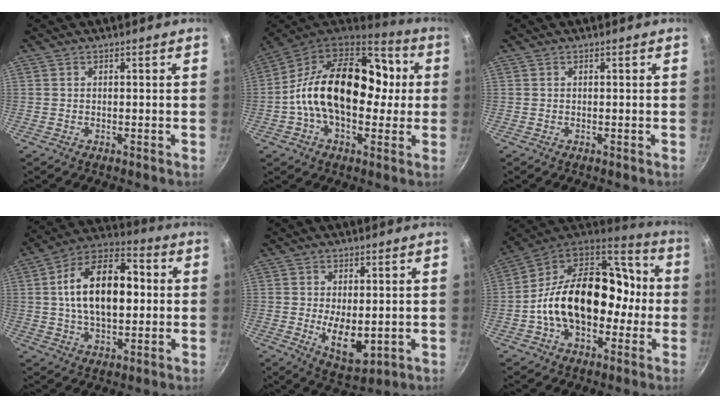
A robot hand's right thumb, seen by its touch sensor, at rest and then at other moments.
{"total": 24.8, "force": [0.6, 15.1, 19.7], "torque": [-0.314, 0.041, 0.004]}
{"total": 0.0}
{"total": 18.5, "force": [1.9, 10.4, 15.2], "torque": [-0.239, 0.022, 0.025]}
{"total": 8.3, "force": [-0.8, 4.2, 7.1], "torque": [-0.097, -0.020, 0.002]}
{"total": 24.4, "force": [-2.3, 15.4, 18.8], "torque": [-0.292, 0.048, -0.034]}